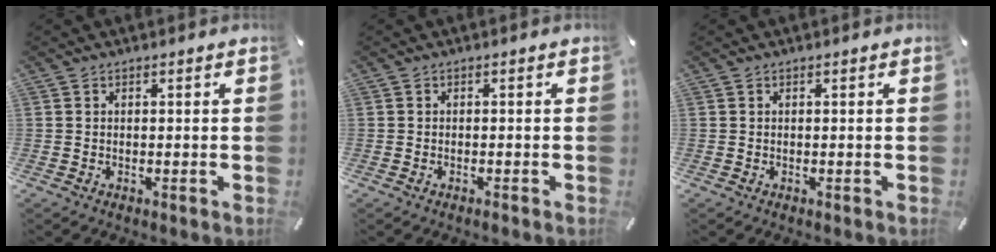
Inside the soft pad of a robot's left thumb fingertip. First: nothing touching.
{"total": 1.0, "force": [-0.6, 0.1, 0.8], "torque": [-0.013, -0.002, -0.011]}
{"total": 0.0}